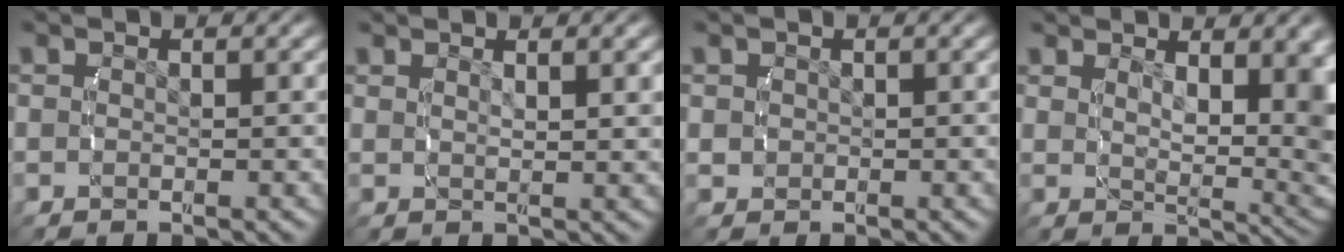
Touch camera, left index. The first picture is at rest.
{"total": 1.7, "force": [1.2, -0.6, 1.0], "torque": [-0.006, -0.006, 0.029]}
{"total": 0.8, "force": [0.1, 0.8, 0.2], "torque": [-0.012, -0.009, 0.011]}
{"total": 5.4, "force": [1.3, 1.6, 5.0], "torque": [-0.053, -0.023, 0.033]}